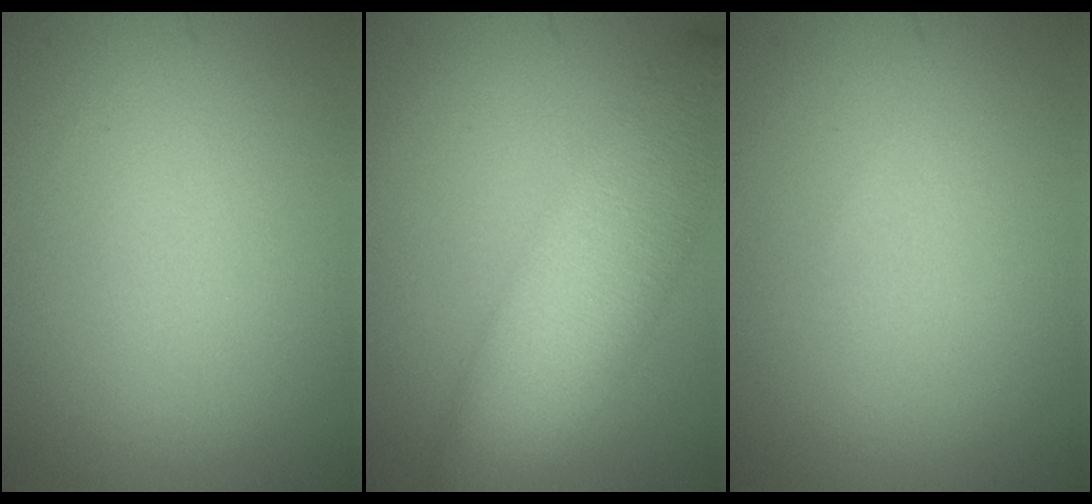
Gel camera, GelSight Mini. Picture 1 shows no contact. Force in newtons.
{"total": 9.3, "press": 9.3, "slide": 0.5}
{"total": 0.0}